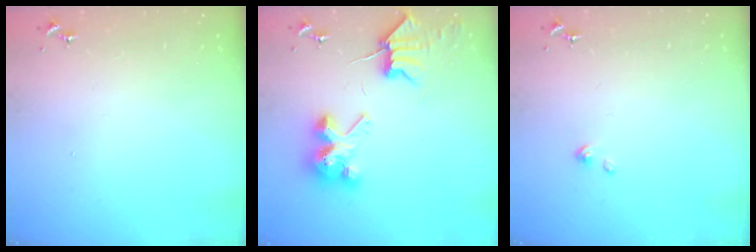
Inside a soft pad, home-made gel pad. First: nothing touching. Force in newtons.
{"total": 8.6, "press": 8.6, "slide": 0.7}
{"total": 2.9, "press": 2.9, "slide": 0.2}